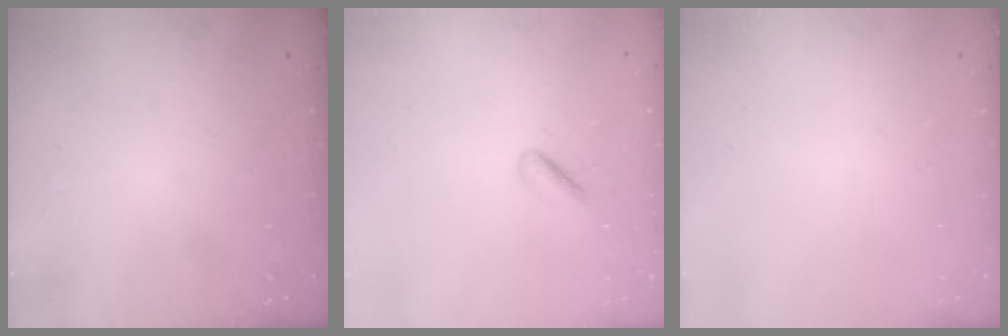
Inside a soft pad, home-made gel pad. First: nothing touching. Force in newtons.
{"total": 1.8, "press": 1.5, "slide": 0.9}
{"total": 0.0}